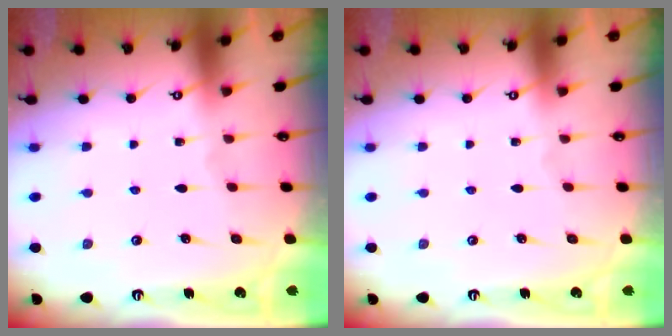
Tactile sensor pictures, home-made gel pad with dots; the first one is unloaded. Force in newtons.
{"total": 0.0}